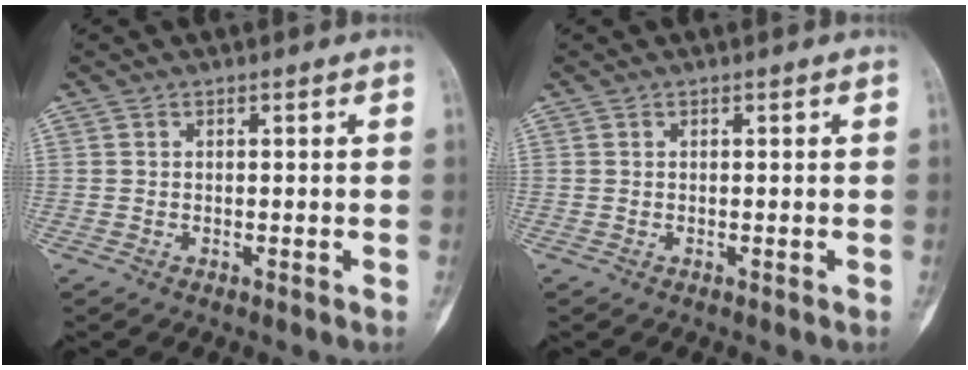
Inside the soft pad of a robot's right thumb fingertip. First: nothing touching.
{"total": 0.0}